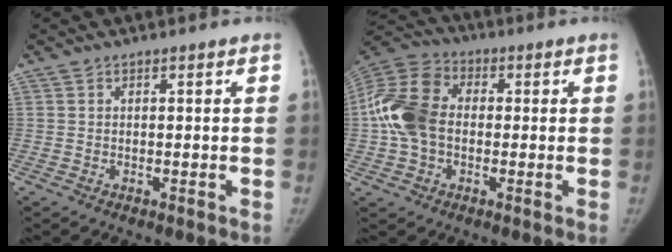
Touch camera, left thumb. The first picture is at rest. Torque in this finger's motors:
{"motor_torque": [1.50, 2.45, 0.61, 0.63, 0.54]}